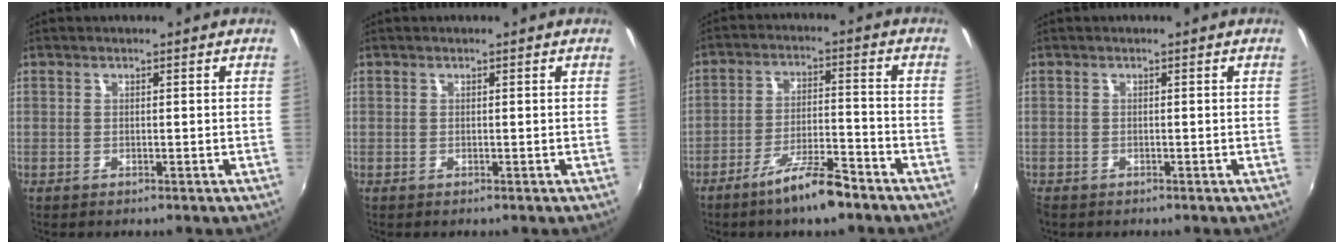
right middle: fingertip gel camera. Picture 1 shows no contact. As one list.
[{"total": 0.0}, {"total": 9.1, "force": [-6.7, 1.6, 5.8], "torque": [-0.114, 0.001, -0.112]}, {"total": 1.0, "force": [-0.9, 0.4, 0.1], "torque": [-0.008, -0.004, -0.018]}]